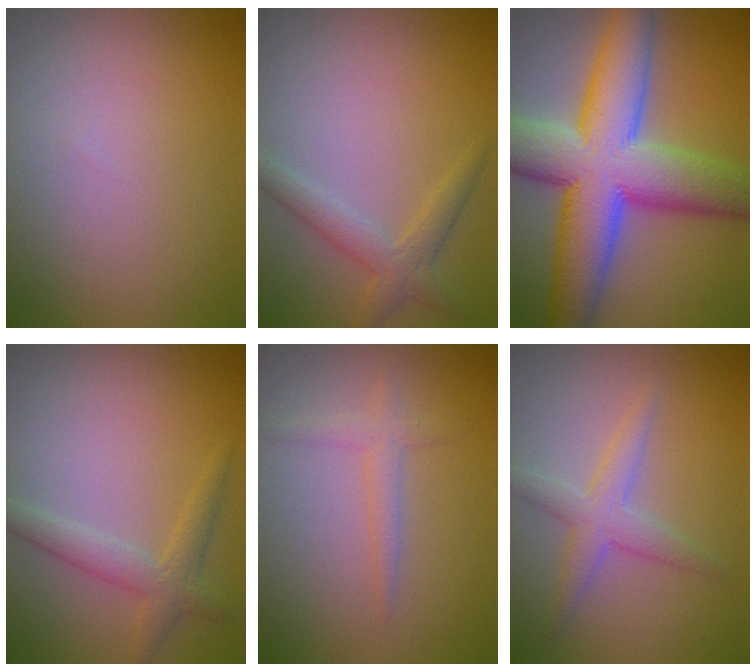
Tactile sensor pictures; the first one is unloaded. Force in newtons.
{"total": 2.7, "press": 2.7, "slide": 0.1}
{"total": 13.3, "press": 13.3, "slide": 0.6}
{"total": 2.8, "press": 2.8, "slide": 0.2}
{"total": 1.7, "press": 1.7, "slide": 0.1}
{"total": 2.8, "press": 2.8, "slide": 0.0}